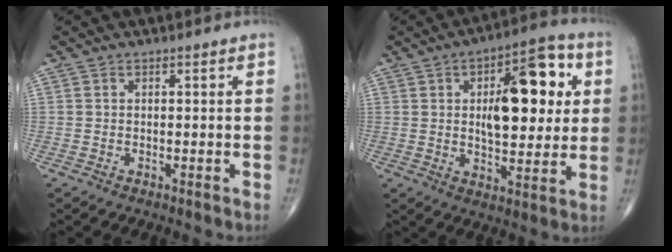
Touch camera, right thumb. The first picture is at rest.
{"total": 17.1, "force": [3.6, 8.1, 14.6], "torque": [-0.165, 0.002, 0.049]}